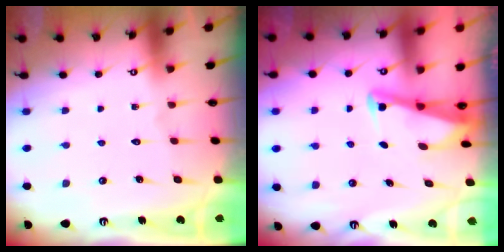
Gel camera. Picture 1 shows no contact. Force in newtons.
{"total": 2.8, "press": 2.8, "slide": 0.3}